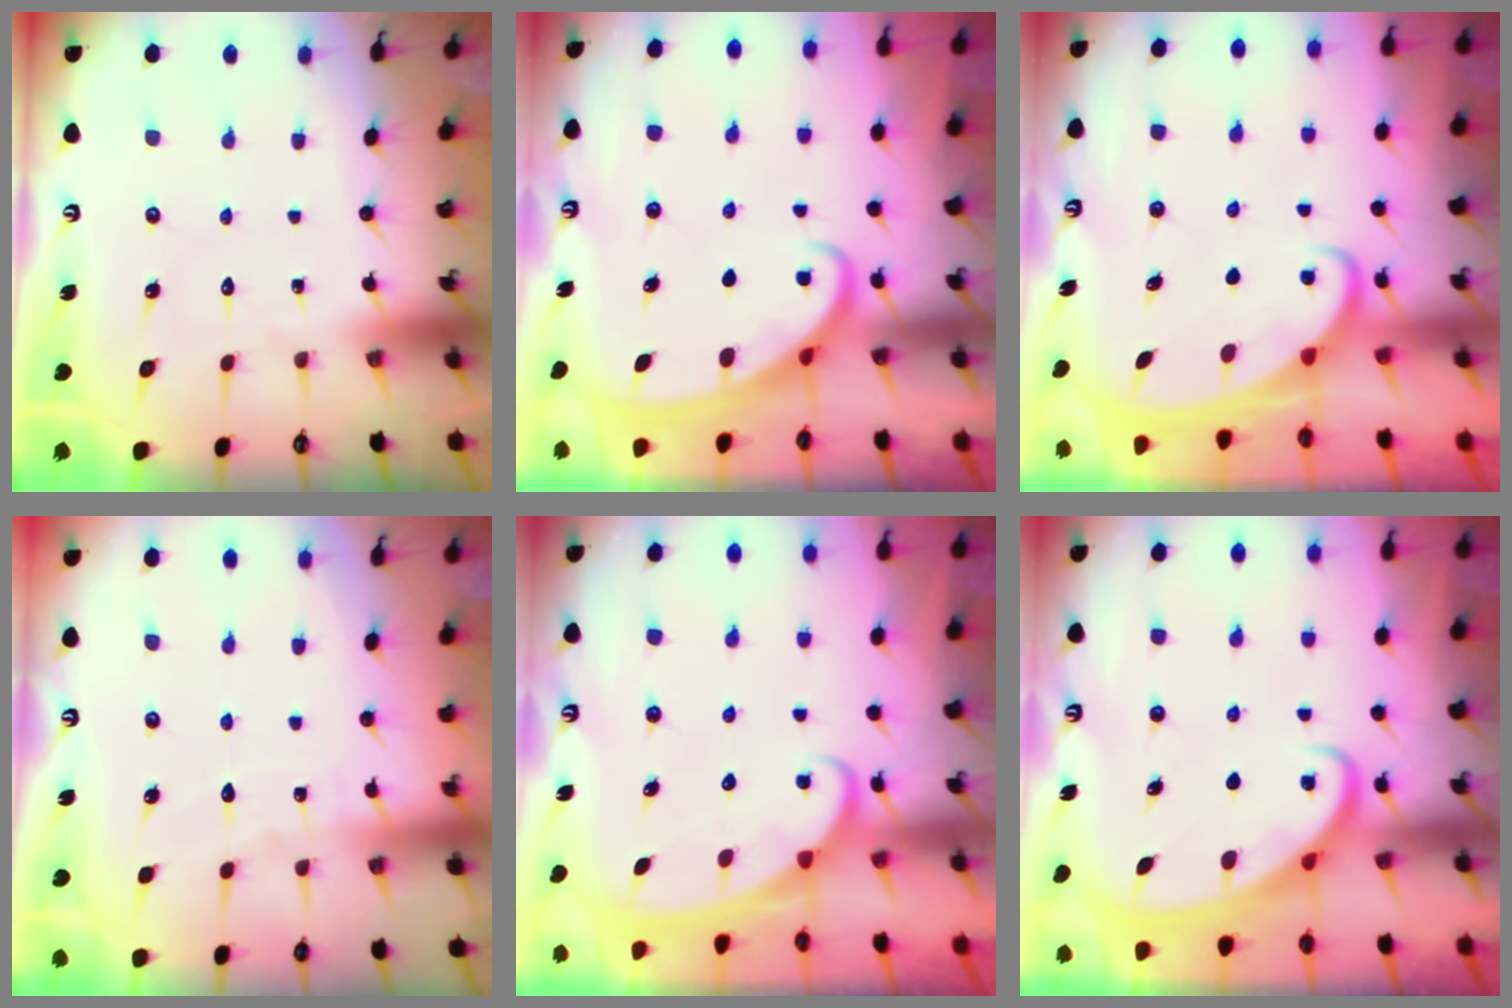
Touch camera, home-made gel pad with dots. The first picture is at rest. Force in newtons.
{"total": 2.4, "press": 2.4, "slide": 0.4}
{"total": 2.3, "press": 2.2, "slide": 0.4}
{"total": 3.0, "press": 3.0, "slide": 0.4}
{"total": 2.3, "press": 2.3, "slide": 0.4}
{"total": 2.6, "press": 2.6, "slide": 0.4}